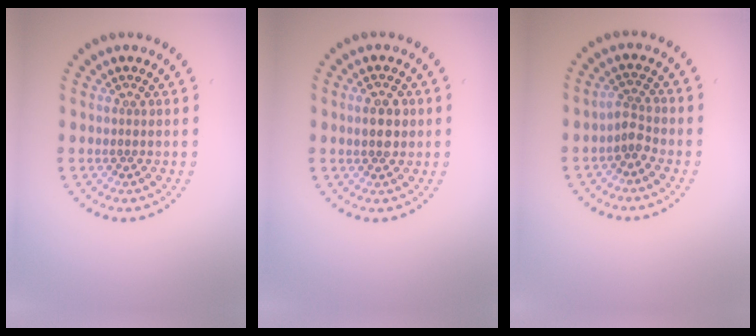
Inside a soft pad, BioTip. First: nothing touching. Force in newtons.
{"total": 3.0, "press": 3.0, "slide": 0.2}
{"total": 1.8, "press": 1.3, "slide": 1.3}